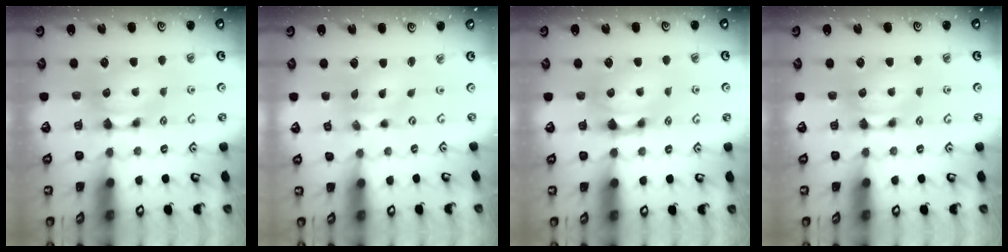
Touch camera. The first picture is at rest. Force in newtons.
{"total": 1.9, "press": 1.3, "slide": 1.4}
{"total": 1.1, "press": 0.5, "slide": 1.0}
{"total": 0.0}